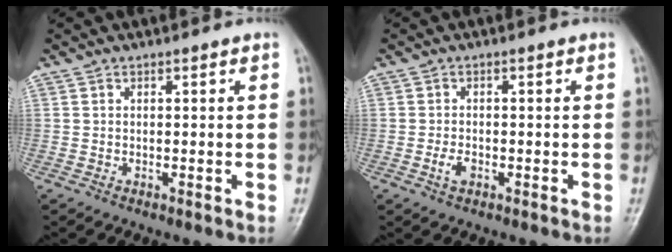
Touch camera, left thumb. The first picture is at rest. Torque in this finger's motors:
{"motor_torque": [-0.01, 0.05, 0.35, 0.13, 0.00]}